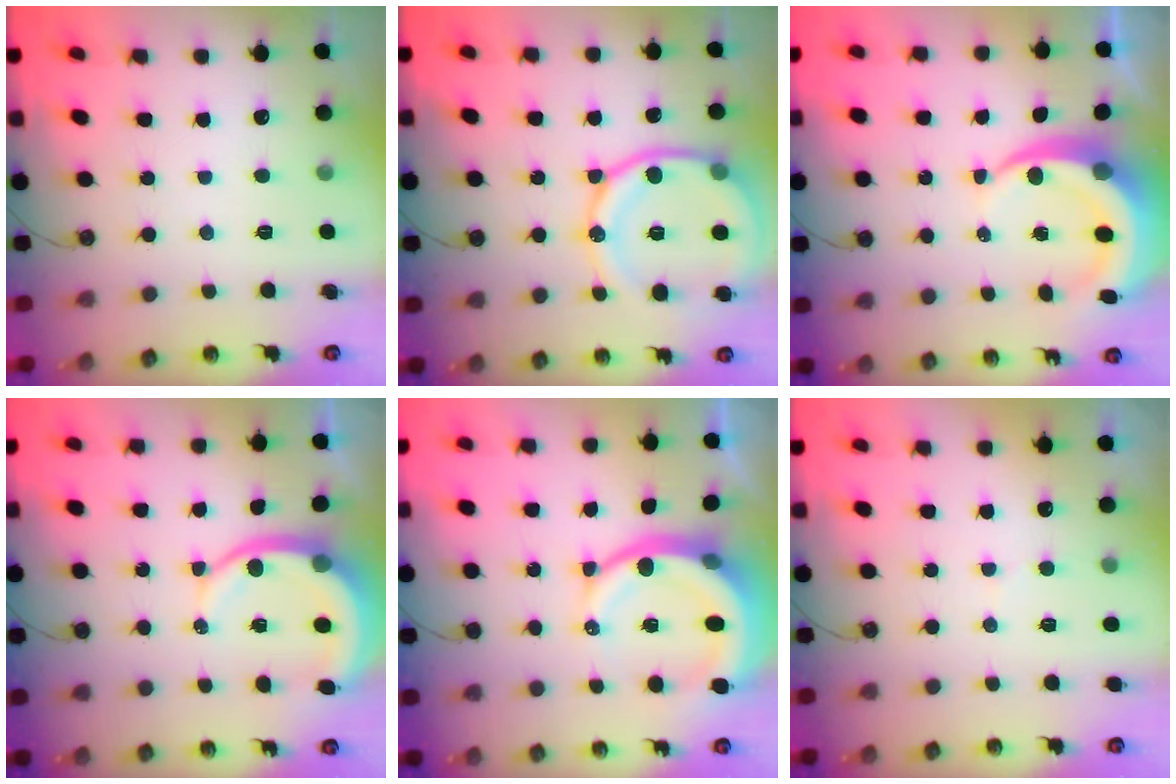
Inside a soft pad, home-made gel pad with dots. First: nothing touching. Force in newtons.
{"total": 17.1, "press": 17.1, "slide": 1.7}
{"total": 9.2, "press": 9.1, "slide": 1.2}
{"total": 9.5, "press": 9.4, "slide": 1.0}
{"total": 13.9, "press": 13.8, "slide": 1.8}
{"total": 4.5, "press": 4.5, "slide": 0.4}